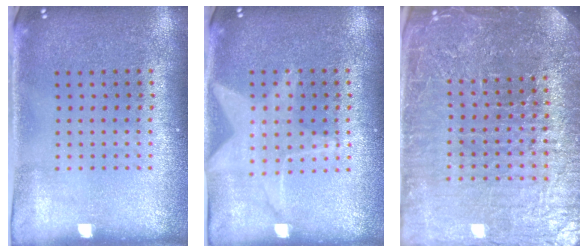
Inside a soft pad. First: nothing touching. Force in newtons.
{"total": 1.4, "press": 1.4, "slide": 0.2}
{"total": 6.0, "press": 5.4, "slide": 2.8}